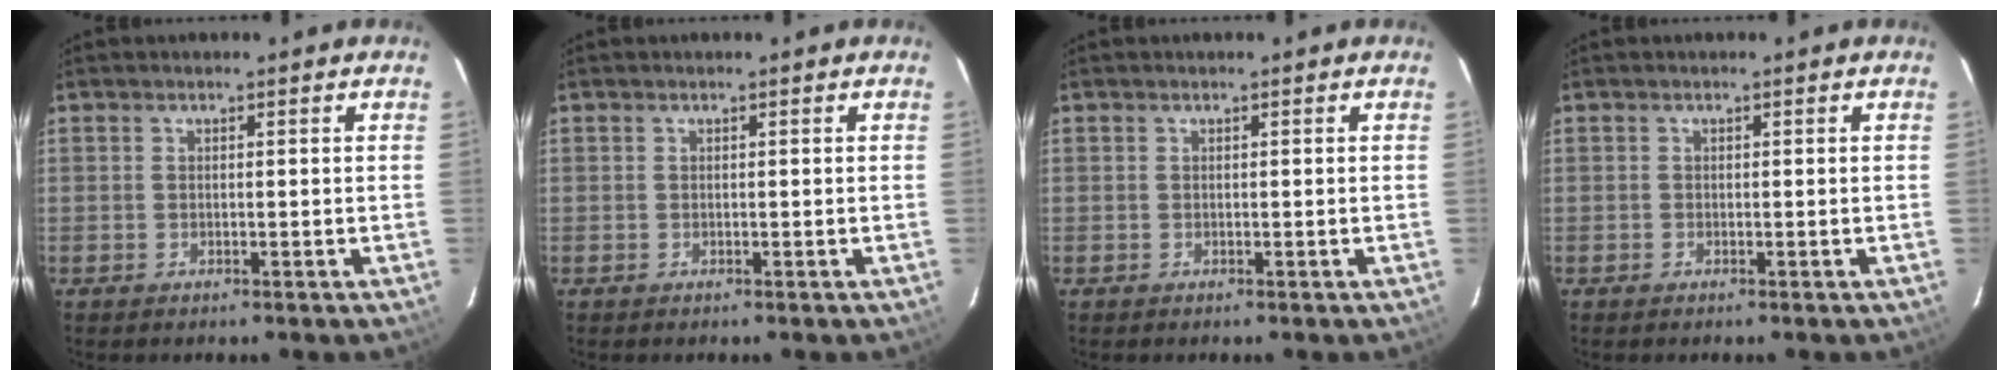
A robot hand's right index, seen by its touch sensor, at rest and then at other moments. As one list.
[{"total": 0.0}, {"total": 0.0}, {"total": 0.0}]